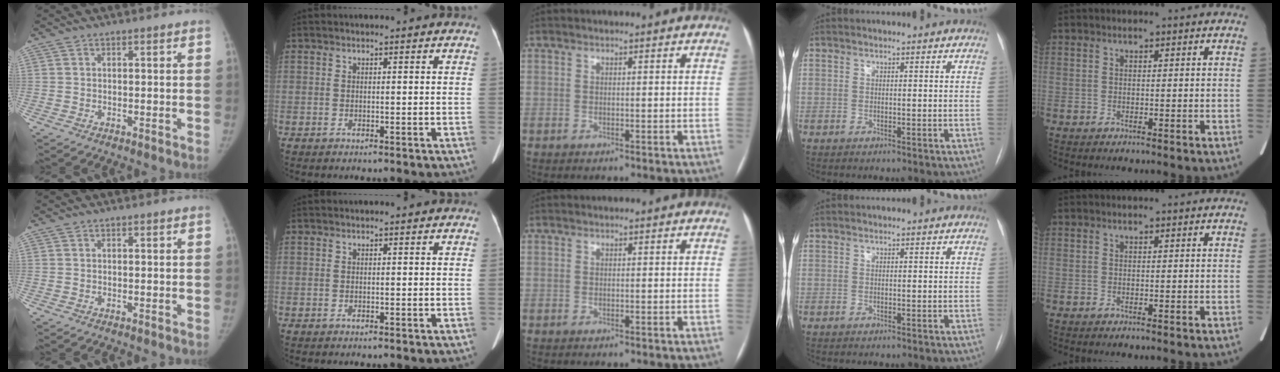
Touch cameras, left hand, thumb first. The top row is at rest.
{}